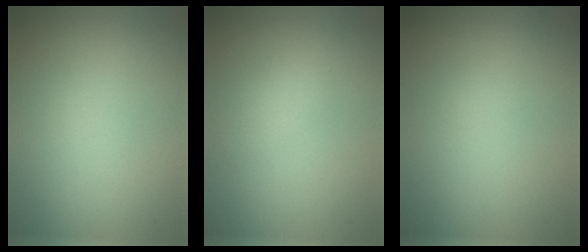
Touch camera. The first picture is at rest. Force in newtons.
{"total": 1.6, "press": 1.6, "slide": 0.0}
{"total": 0.0}